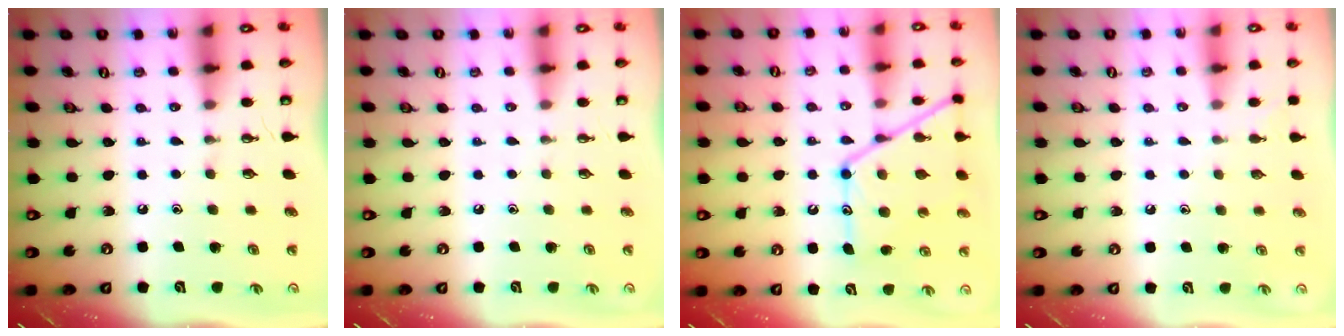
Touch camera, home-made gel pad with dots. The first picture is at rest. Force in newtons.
{"total": 0.0}
{"total": 16.1, "press": 16.0, "slide": 1.4}
{"total": 2.6, "press": 2.6, "slide": 0.3}